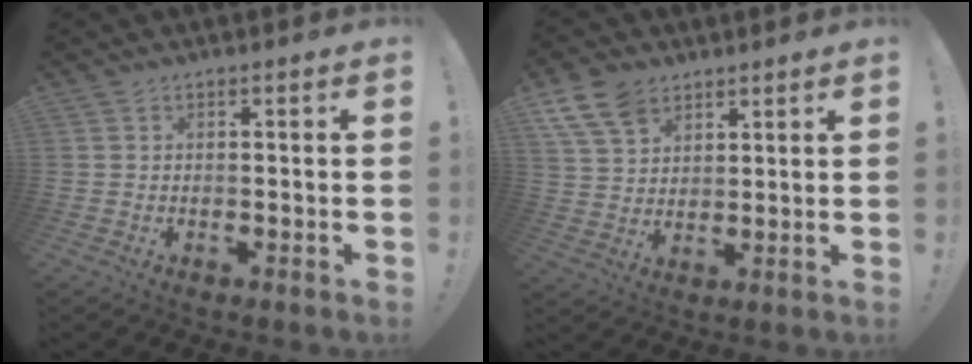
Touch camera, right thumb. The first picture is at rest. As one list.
[{"total": 10.3, "force": [6.6, 6.6, 4.5], "torque": [-0.082, -0.028, 0.131]}]